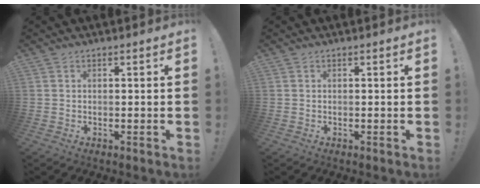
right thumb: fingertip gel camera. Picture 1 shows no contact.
{"total": 0.0}